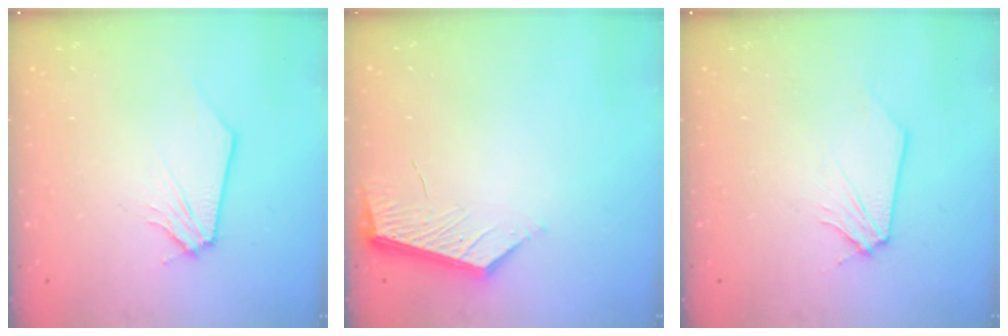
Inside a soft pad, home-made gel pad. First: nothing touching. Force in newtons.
{"total": 4.3, "press": 4.3, "slide": 0.5}
{"total": 0.0}